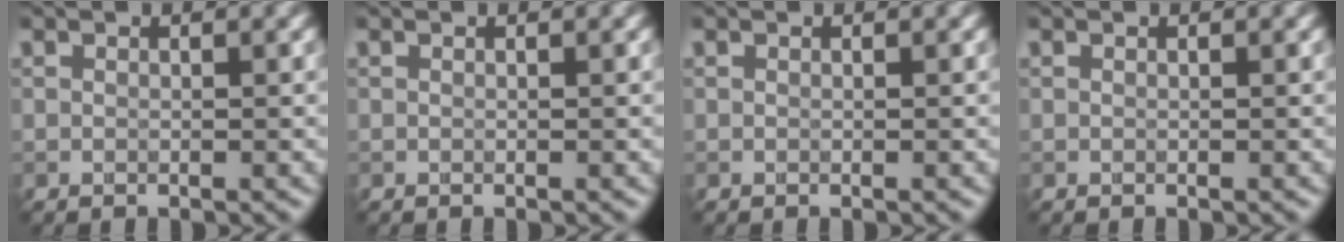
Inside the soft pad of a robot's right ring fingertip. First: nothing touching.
{"total": 0.0}
{"total": 0.0}
{"total": 0.0}